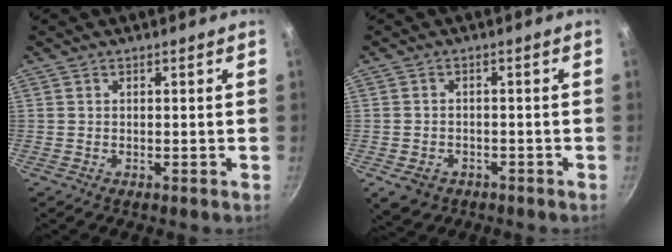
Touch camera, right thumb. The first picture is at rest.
{"total": 4.9, "force": [-2.3, 3.7, 2.3], "torque": [-0.035, 0.015, -0.025]}